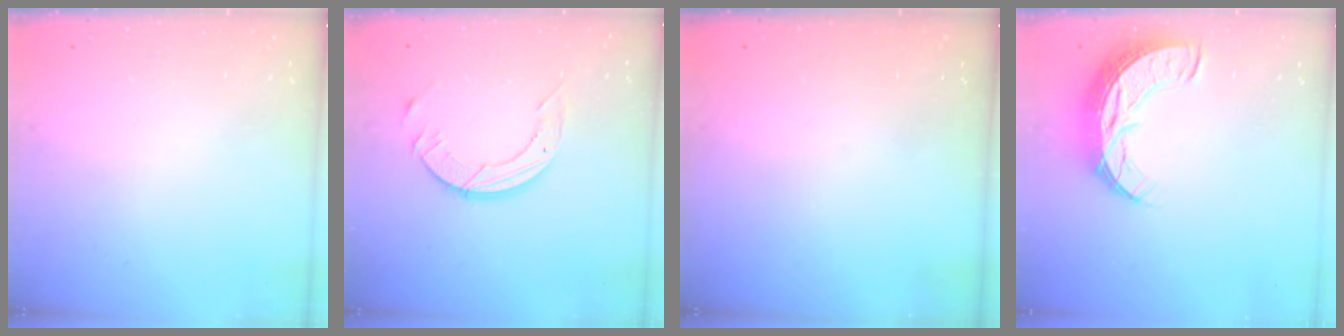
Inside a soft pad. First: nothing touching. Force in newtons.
{"total": 9.0, "press": 9.0, "slide": 0.8}
{"total": 0.0}
{"total": 11.5, "press": 11.5, "slide": 0.9}